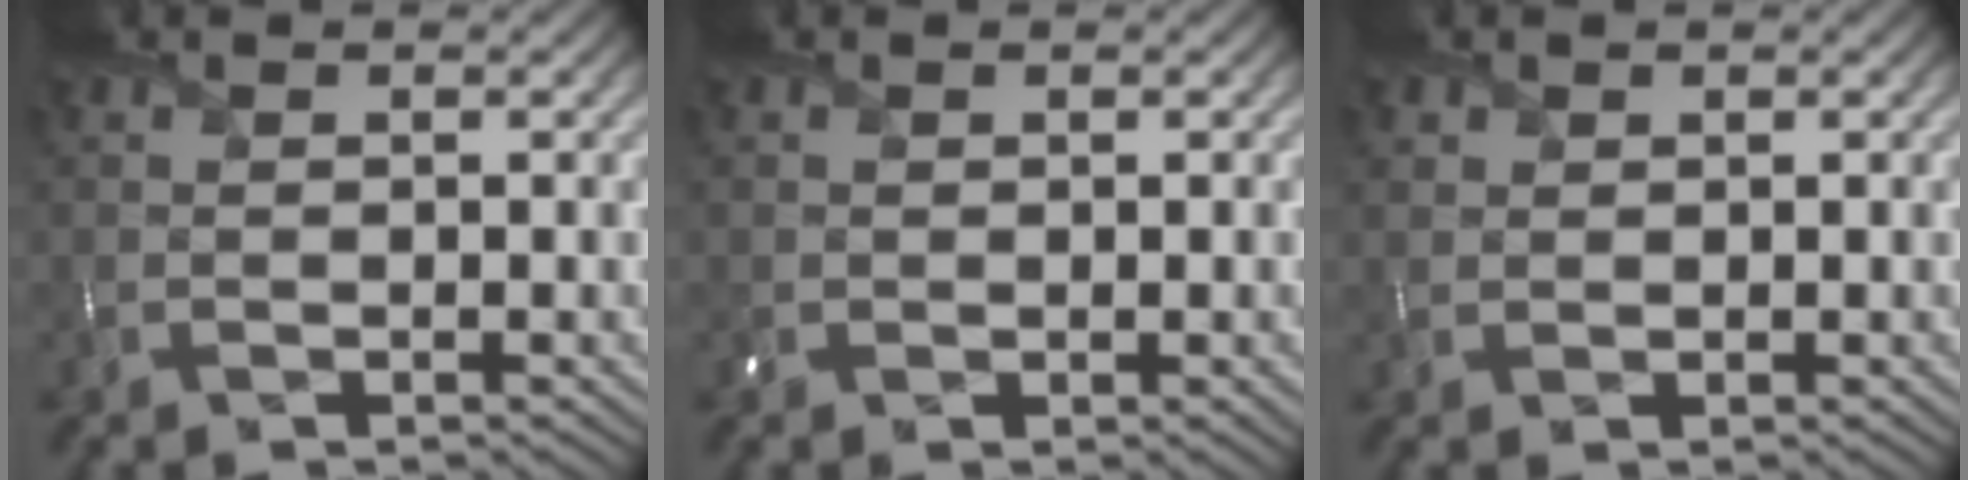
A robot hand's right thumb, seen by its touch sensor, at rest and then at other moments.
{"total": 1.6, "force": [0.2, 1.2, 1.1], "torque": [-0.027, -0.002, 0.006]}
{"total": 1.3, "force": [0.8, 0.9, 0.3], "torque": [-0.009, 0.000, 0.020]}